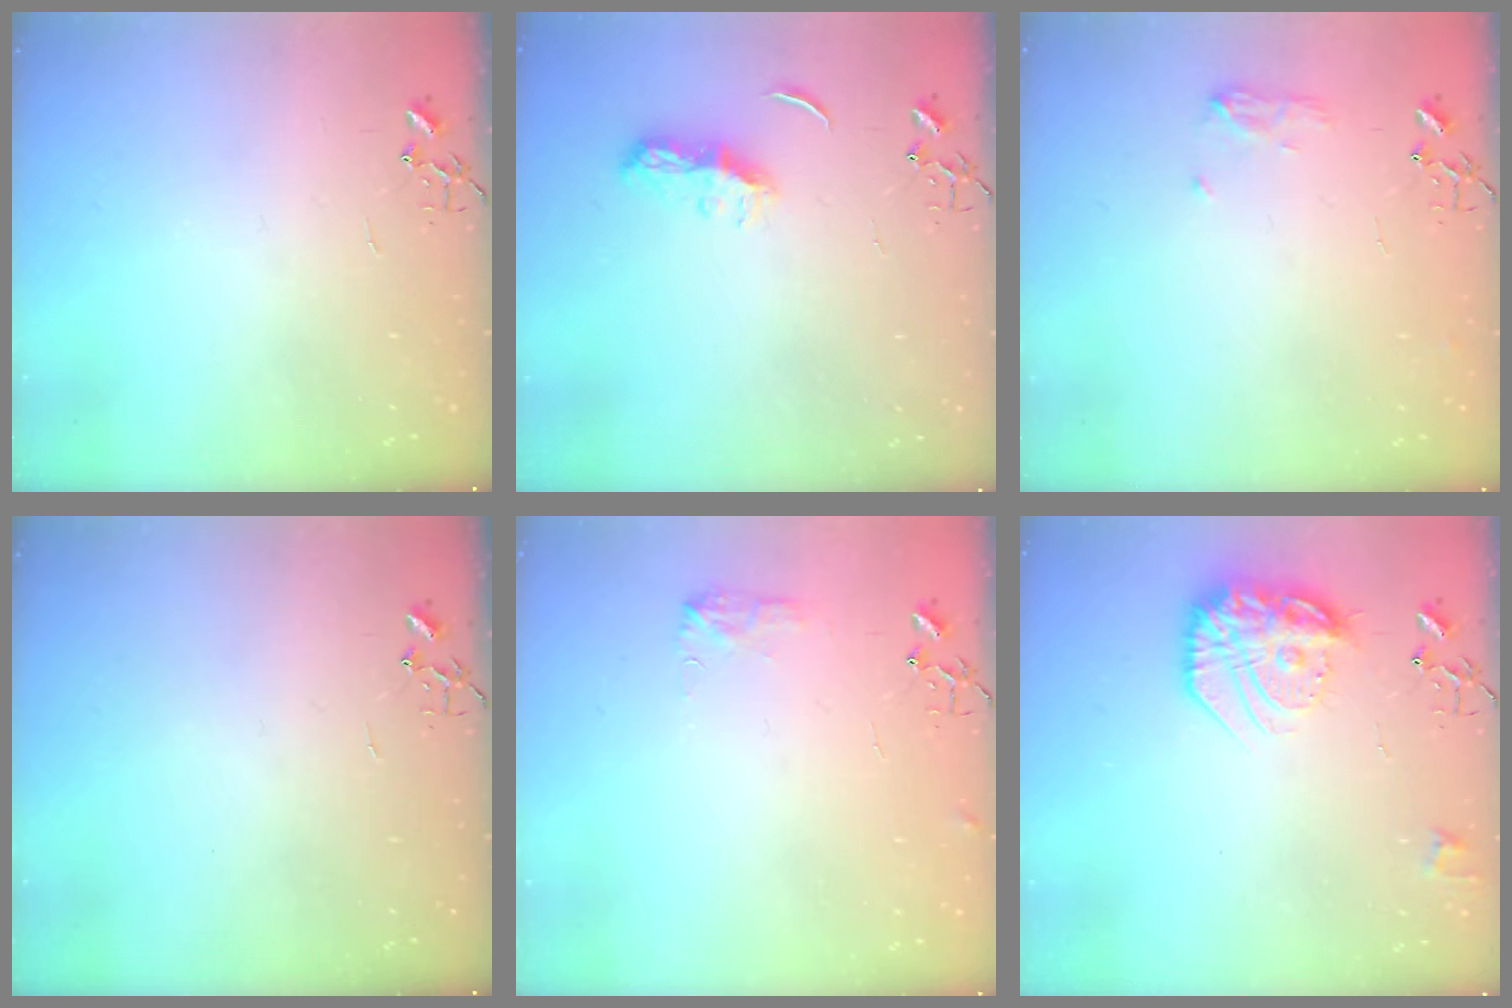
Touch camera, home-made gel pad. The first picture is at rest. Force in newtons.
{"total": 7.2, "press": 7.2, "slide": 0.7}
{"total": 6.5, "press": 6.5, "slide": 0.5}
{"total": 0.0}
{"total": 6.9, "press": 6.9, "slide": 0.3}
{"total": 18.9, "press": 18.8, "slide": 1.6}